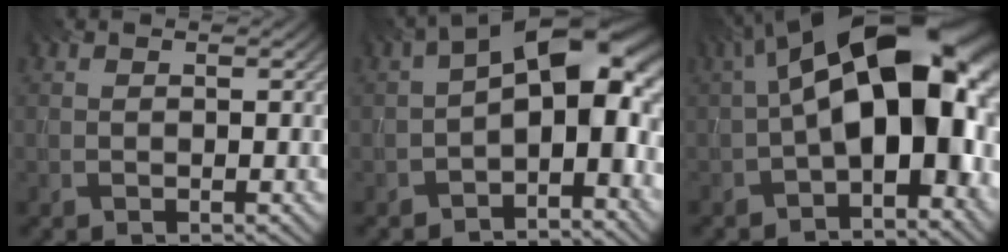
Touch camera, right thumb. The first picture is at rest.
{"total": 12.7, "force": [-1.4, 6.8, 10.7], "torque": [-0.138, 0.016, -0.036]}
{"total": 19.1, "force": [0.5, 9.8, 16.4], "torque": [-0.242, 0.019, 0.007]}